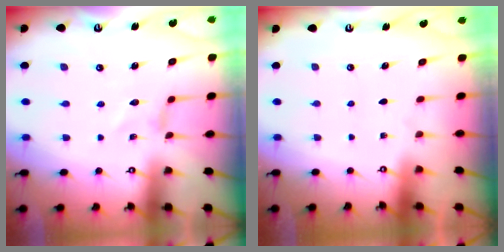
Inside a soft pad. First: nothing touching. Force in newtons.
{"total": 0.0}